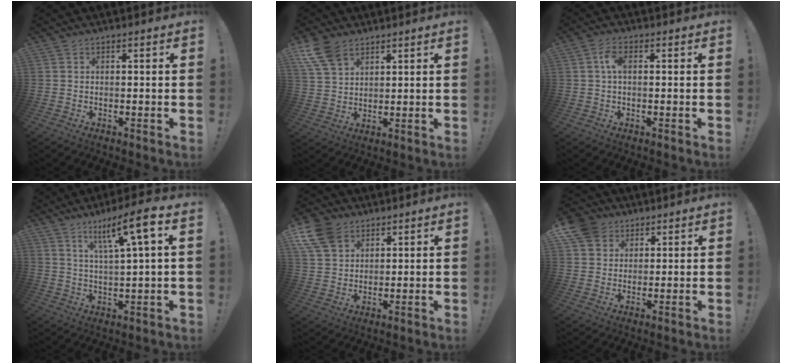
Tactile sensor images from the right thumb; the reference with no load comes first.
{"total": 9.1, "force": [5.9, 5.2, 4.5], "torque": [-0.096, -0.022, 0.117]}
{"total": 4.1, "force": [0.5, 2.2, 3.5], "torque": [-0.066, 0.010, 0.008]}
{"total": 11.5, "force": [5.4, 1.1, 10.1], "torque": [-0.171, -0.022, 0.080]}
{"total": 10.1, "force": [5.9, 7.1, 4.2], "torque": [-0.089, -0.026, 0.120]}
{"total": 7.8, "force": [4.3, 6.3, 1.8], "torque": [-0.029, -0.027, 0.086]}